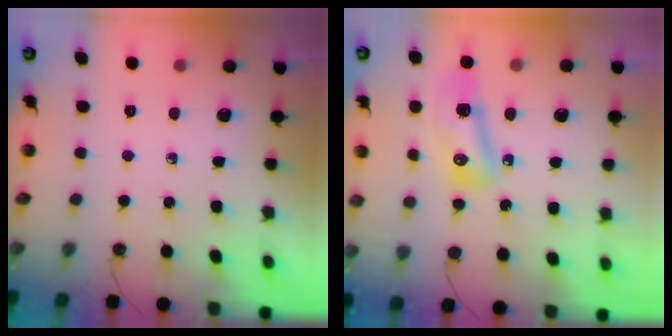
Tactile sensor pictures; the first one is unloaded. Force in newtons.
{"total": 9.9, "press": 9.9, "slide": 0.9}